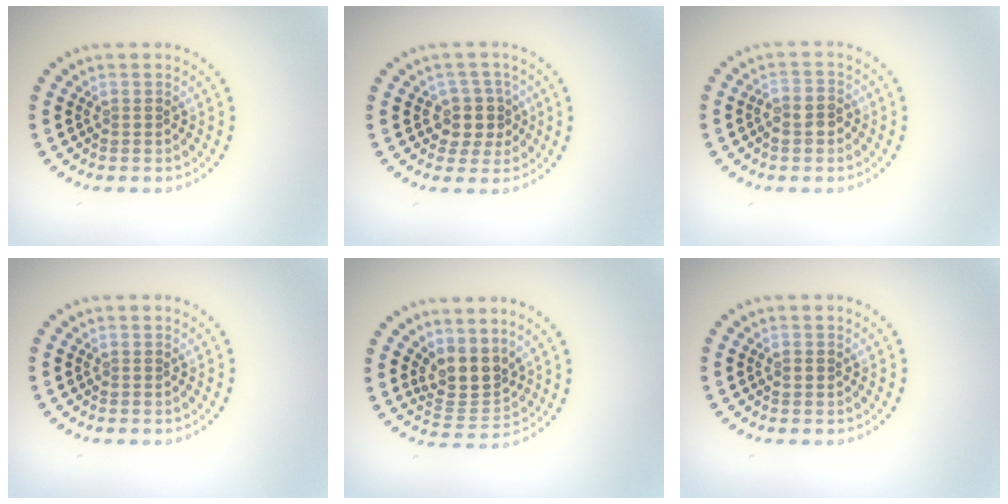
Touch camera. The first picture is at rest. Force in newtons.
{"total": 2.9, "press": 2.6, "slide": 1.4}
{"total": 2.3, "press": 2.1, "slide": 0.8}
{"total": 0.0}
{"total": 3.5, "press": 2.6, "slide": 2.3}
{"total": 0.8, "press": 0.8, "slide": 0.1}